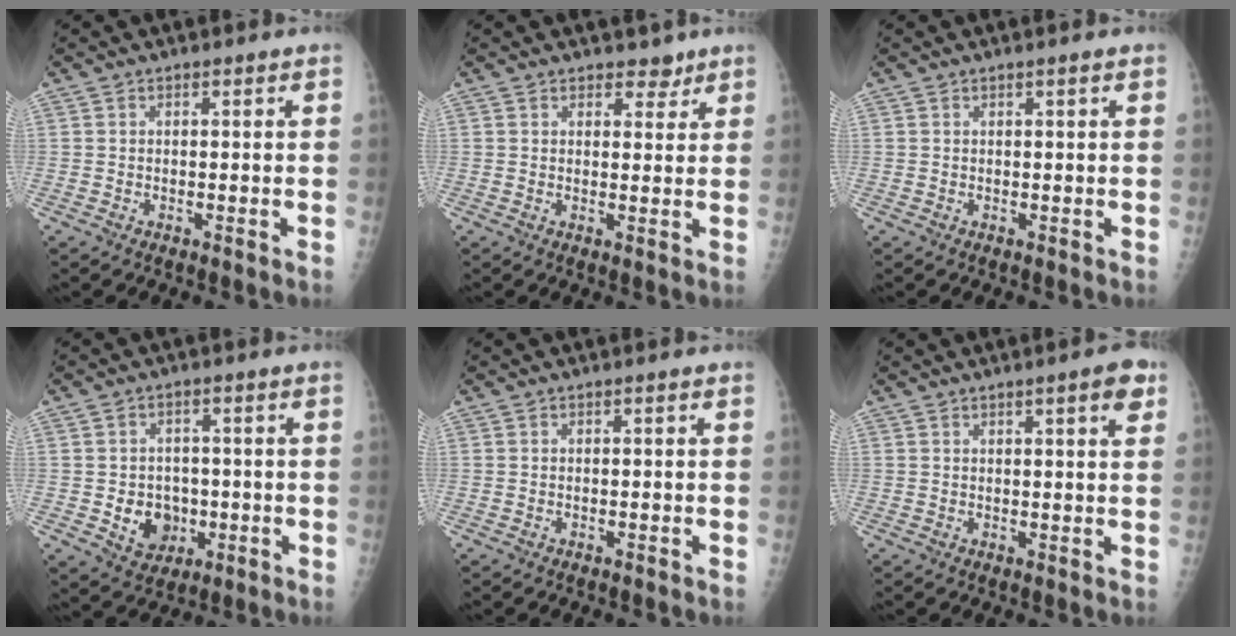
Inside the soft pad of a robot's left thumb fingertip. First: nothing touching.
{"total": 3.2, "force": [2.5, 1.9, 0.8], "torque": [0.012, -0.014, 0.033]}
{"total": 0.6, "force": [0.5, 0.0, 0.4], "torque": [-0.009, -0.001, 0.009]}
{"total": 7.3, "force": [-1.2, 6.2, 3.6], "torque": [-0.021, 0.005, -0.007]}
{"total": 0.0}
{"total": 4.6, "force": [2.5, 0.8, 3.8], "torque": [-0.043, -0.009, 0.031]}